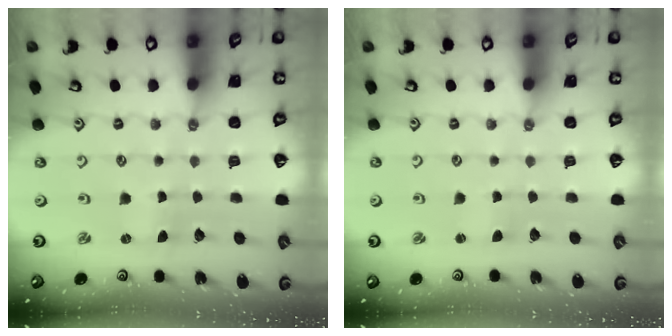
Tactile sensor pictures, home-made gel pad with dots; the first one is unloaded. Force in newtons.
{"total": 2.1, "press": 2.1, "slide": 0.3}